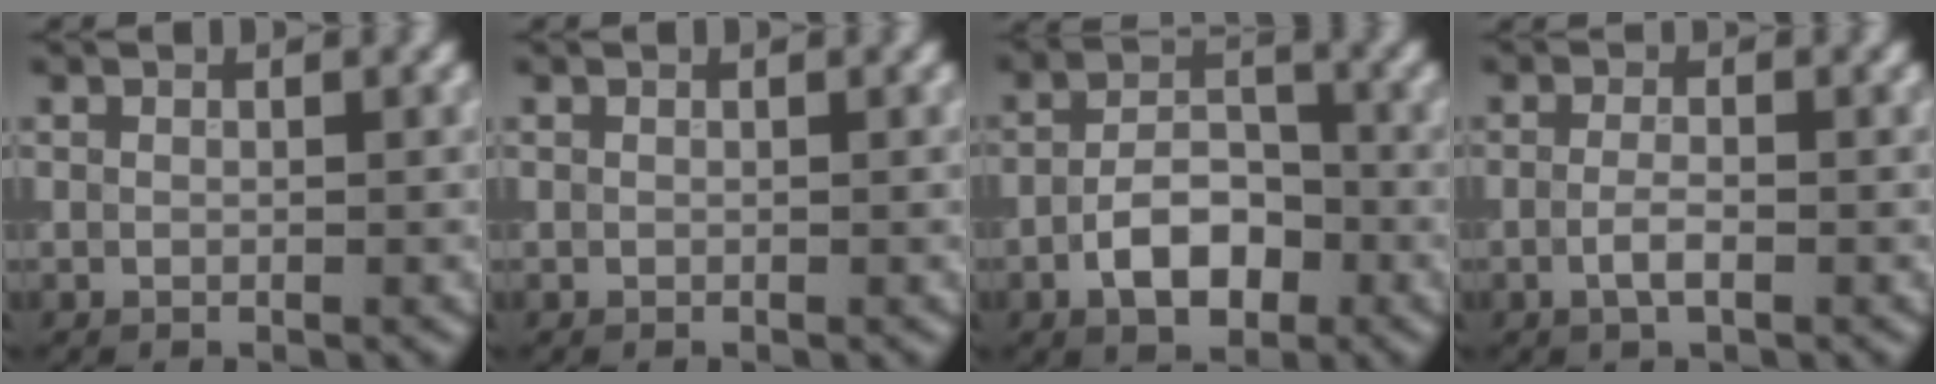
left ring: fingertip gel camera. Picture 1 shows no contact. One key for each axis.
{"total": 0.0}
{"total": 5.2, "fx": -2.1, "fy": 2.8, "fz": 3.8, "tx": -0.060, "ty": 0.007, "tz": -0.040}
{"total": 1.8, "fx": -0.6, "fy": 0.6, "fz": 1.6, "tx": -0.035, "ty": -0.001, "tz": -0.015}